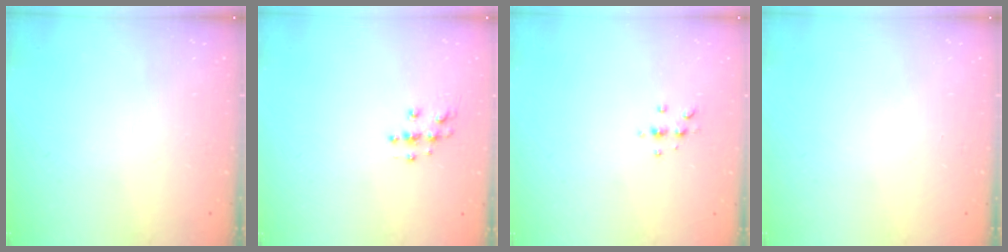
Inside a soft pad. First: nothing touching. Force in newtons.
{"total": 5.1, "press": 5.1, "slide": 0.3}
{"total": 3.9, "press": 3.9, "slide": 0.6}
{"total": 0.0}